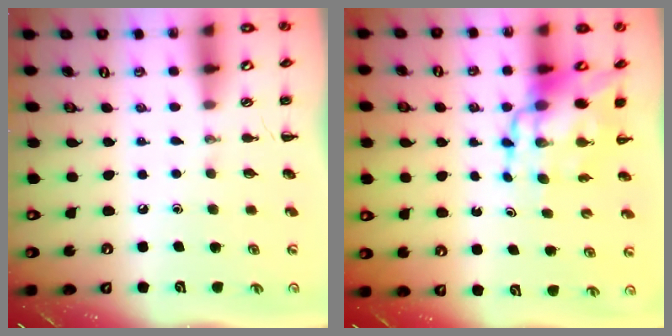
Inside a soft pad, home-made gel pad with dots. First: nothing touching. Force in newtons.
{"total": 11.0, "press": 10.6, "slide": 3.0}